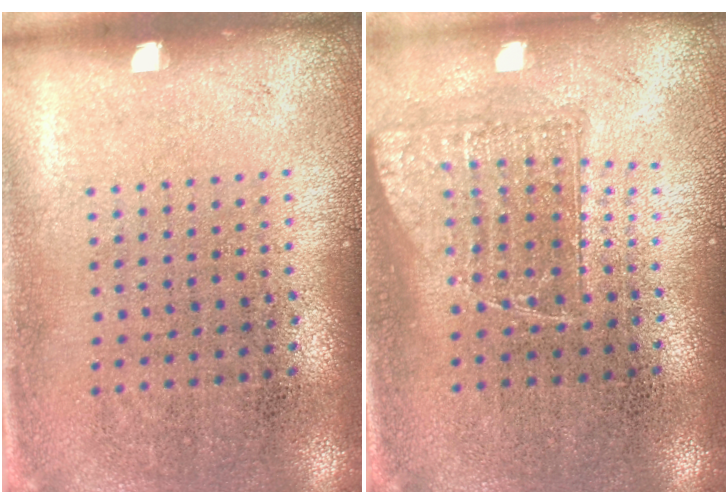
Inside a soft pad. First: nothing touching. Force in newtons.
{"total": 1.1, "press": 0.9, "slide": 0.6}